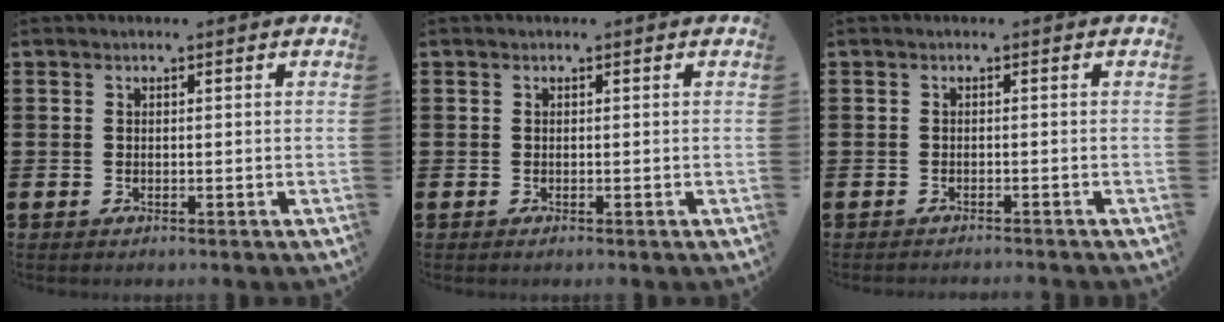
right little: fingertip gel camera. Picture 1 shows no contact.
{"total": 0.0}
{"total": 0.7, "force": [-0.6, -0.2, 0.0], "torque": [0.001, 0.000, -0.014]}